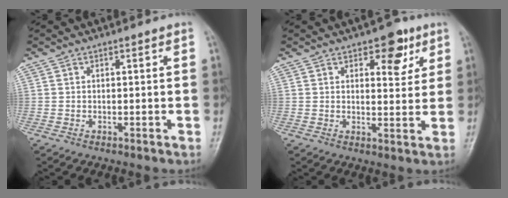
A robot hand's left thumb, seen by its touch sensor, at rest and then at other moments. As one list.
[{"total": 6.6, "force": [3.5, 3.6, 4.2], "torque": [-0.026, -0.017, 0.044]}]